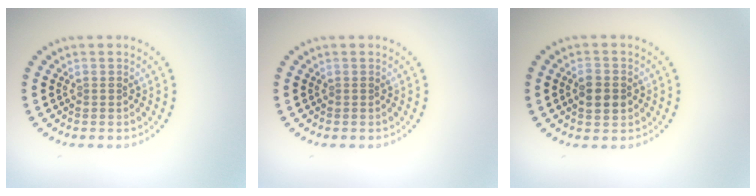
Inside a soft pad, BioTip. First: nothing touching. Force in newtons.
{"total": 0.0}
{"total": 2.9, "press": 2.9, "slide": 0.1}